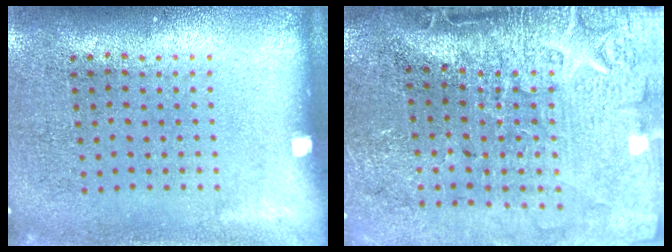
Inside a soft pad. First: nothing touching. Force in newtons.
{"total": 4.5, "press": 3.8, "slide": 2.6}